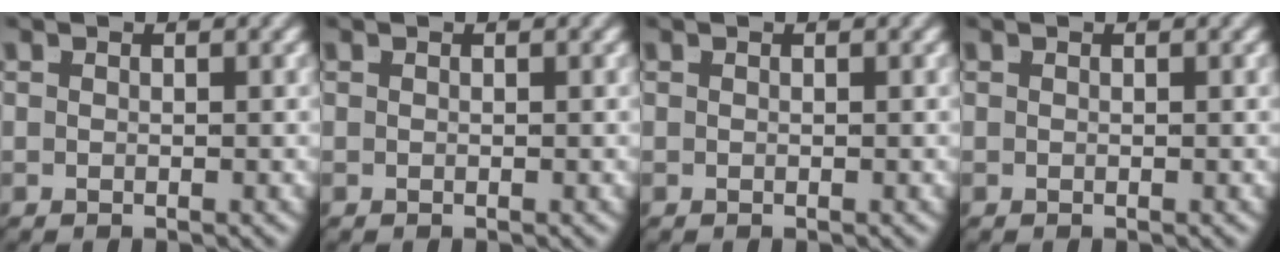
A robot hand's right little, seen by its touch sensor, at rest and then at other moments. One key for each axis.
{"total": 0.0}
{"total": 0.0}
{"total": 0.0}